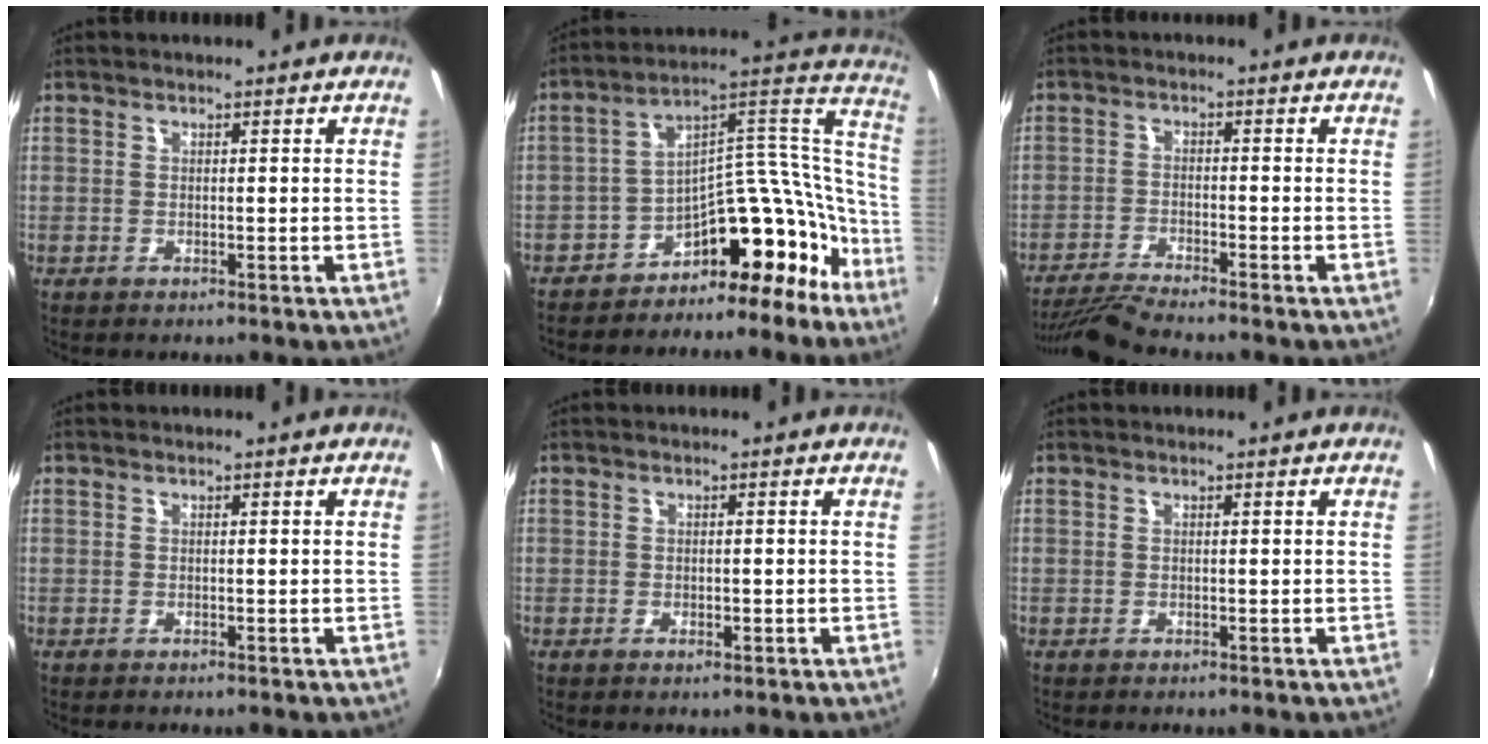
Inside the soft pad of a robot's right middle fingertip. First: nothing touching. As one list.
[{"total": 17.9, "force": [-14.2, 8.3, 7.1], "torque": [-0.077, 0.086, -0.214]}, {"total": 6.7, "force": [-6.3, -0.6, 2.3], "torque": [-0.068, -0.013, -0.120]}, {"total": 0.0}, {"total": 0.9, "force": [-0.4, 0.5, 0.7], "torque": [-0.009, -0.002, -0.008]}, {"total": 0.0}]